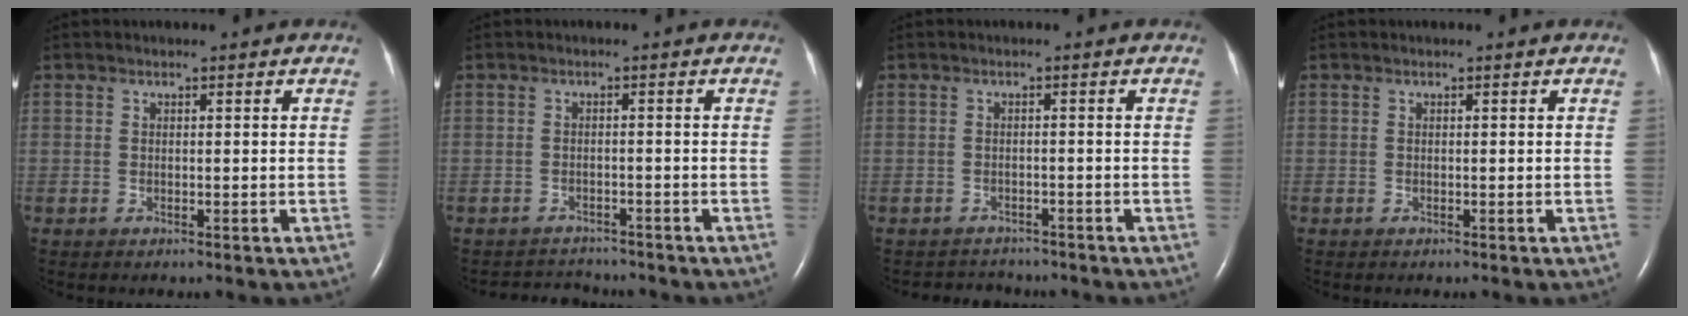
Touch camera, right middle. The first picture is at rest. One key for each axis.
{"total": 4.3, "fx": -4.2, "fy": 0.8, "fz": -0.3, "tx": 0.003, "ty": 0.001, "tz": -0.064}
{"total": 3.9, "fx": -3.7, "fy": 1.1, "fz": -0.2, "tx": 0.001, "ty": 0.002, "tz": -0.054}
{"total": 0.0}